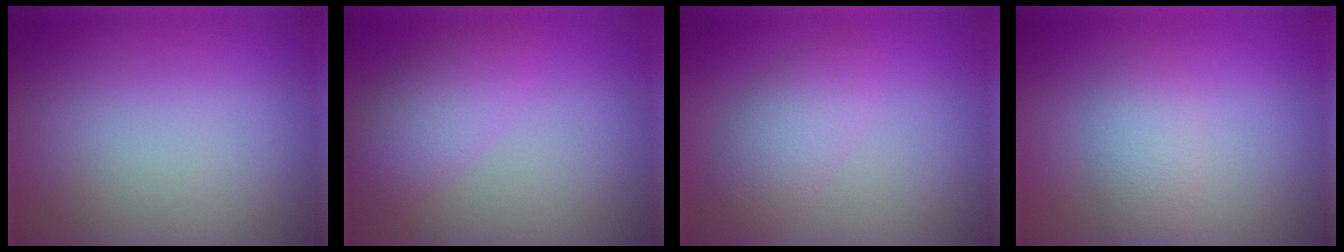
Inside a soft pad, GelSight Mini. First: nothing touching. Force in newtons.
{"total": 3.3, "press": 3.3, "slide": 0.1}
{"total": 3.1, "press": 3.1, "slide": 0.1}
{"total": 2.6, "press": 2.6, "slide": 0.1}